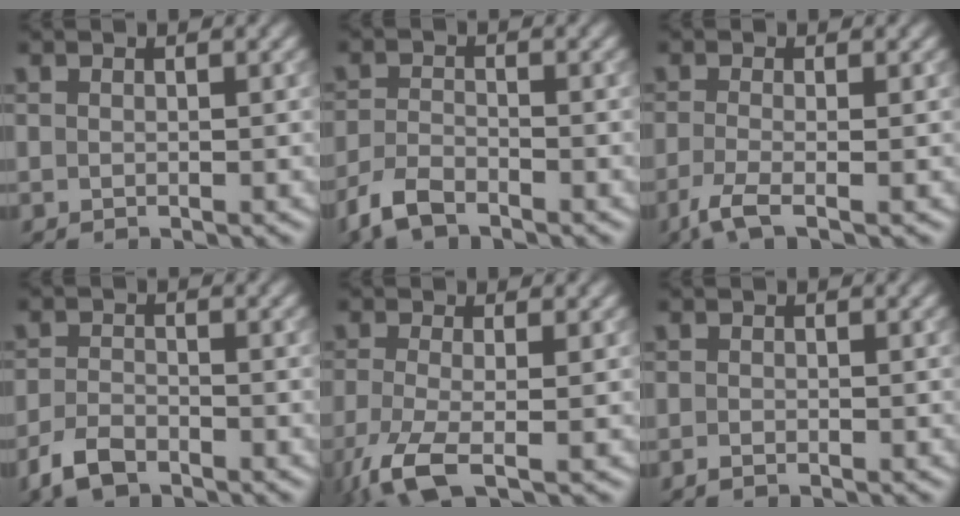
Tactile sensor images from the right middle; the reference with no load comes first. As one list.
[{"total": 3.0, "force": [-2.6, 0.9, 1.2], "torque": [-0.032, -0.005, -0.061]}, {"total": 3.3, "force": [-1.7, 0.9, 2.7], "torque": [-0.054, -0.012, -0.044]}, {"total": 2.8, "force": [-2.3, 1.0, 1.2], "torque": [-0.030, -0.003, -0.053]}, {"total": 4.9, "force": [-2.6, 1.3, 3.9], "torque": [-0.091, -0.014, -0.062]}, {"total": 0.7, "force": [-0.6, 0.1, 0.2], "torque": [-0.008, -0.003, -0.012]}]